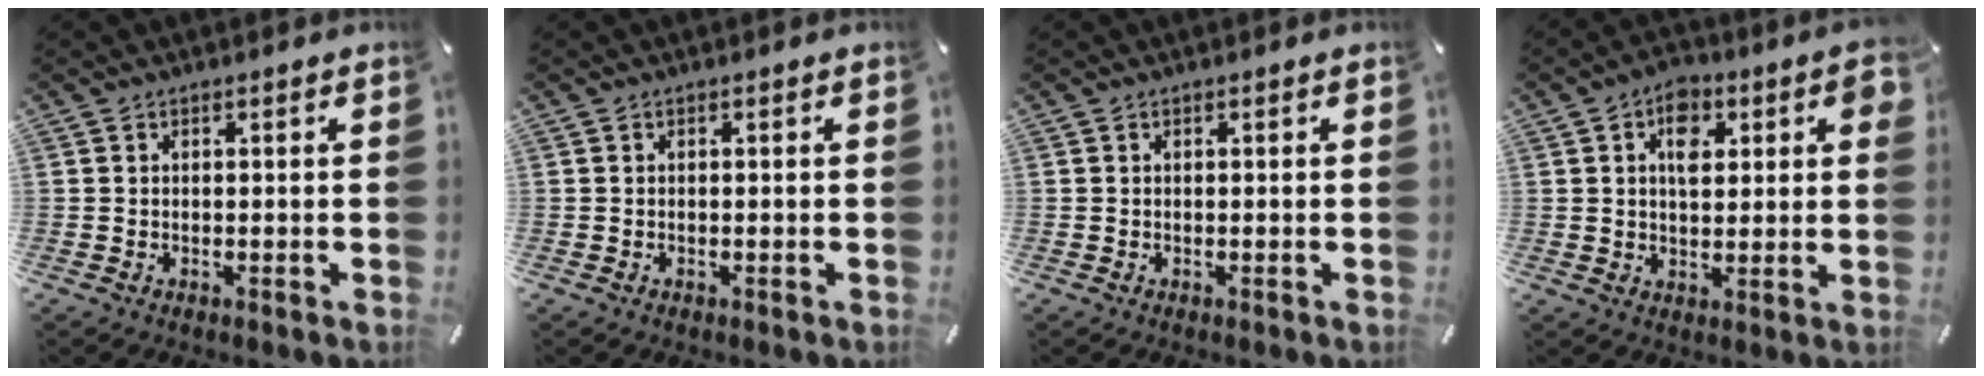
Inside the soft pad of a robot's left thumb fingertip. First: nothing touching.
{"total": 0.0}
{"total": 0.0}
{"total": 7.7, "force": [2.7, 4.8, 5.5], "torque": [-0.068, -0.002, 0.040]}